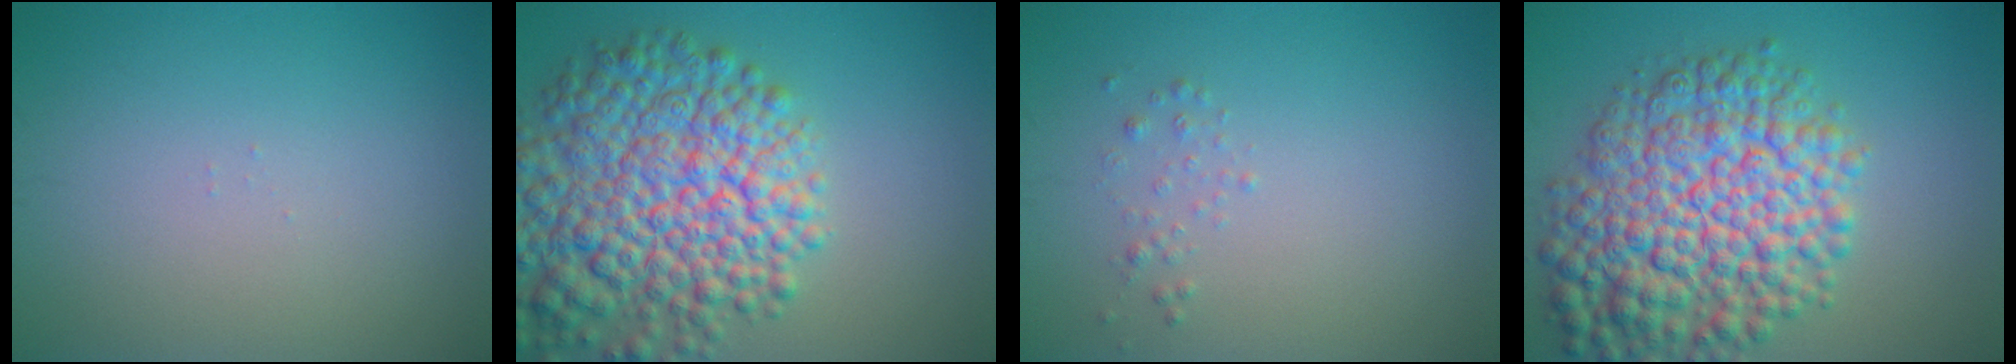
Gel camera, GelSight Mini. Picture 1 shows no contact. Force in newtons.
{"total": 11.5, "press": 11.4, "slide": 0.6}
{"total": 0.7, "press": 0.7, "slide": 0.0}
{"total": 10.7, "press": 10.7, "slide": 0.3}